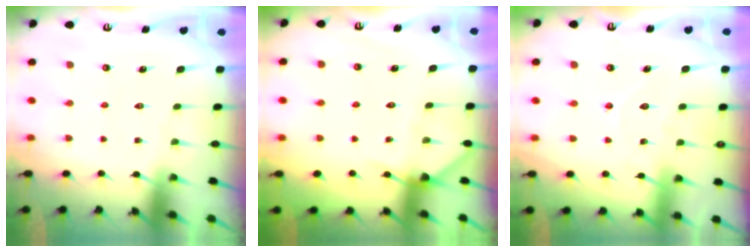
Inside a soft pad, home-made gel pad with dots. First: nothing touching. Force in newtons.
{"total": 4.4, "press": 4.3, "slide": 0.6}
{"total": 6.5, "press": 6.5, "slide": 0.8}